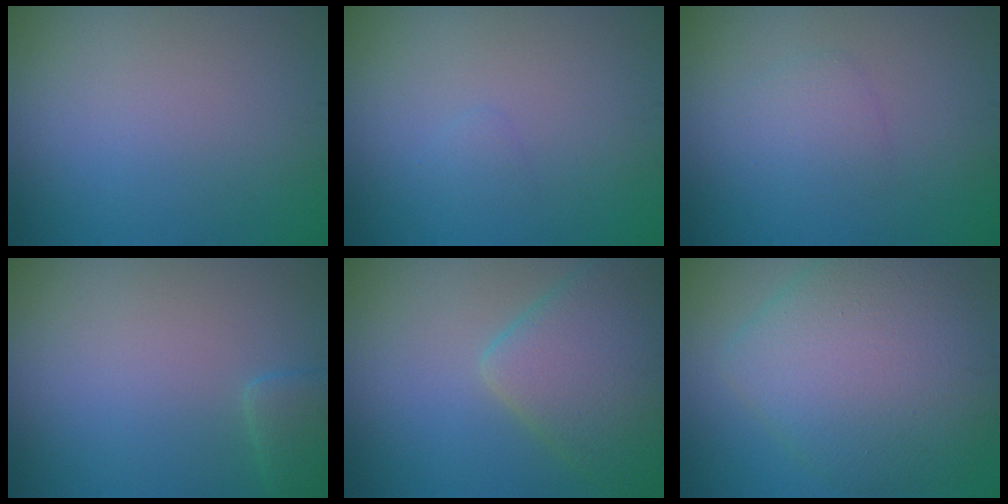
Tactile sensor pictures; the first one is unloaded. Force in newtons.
{"total": 0.5, "press": 0.5, "slide": 0.1}
{"total": 1.5, "press": 1.5, "slide": 0.0}
{"total": 1.7, "press": 1.7, "slide": 0.2}
{"total": 6.7, "press": 6.7, "slide": 0.3}
{"total": 10.2, "press": 10.2, "slide": 0.4}